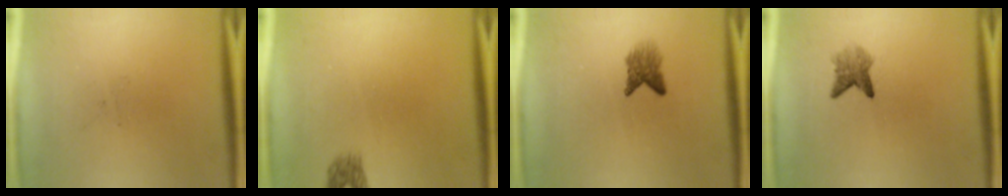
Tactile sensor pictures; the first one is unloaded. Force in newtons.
{"total": 1.6}
{"total": 2.8}
{"total": 2.6}